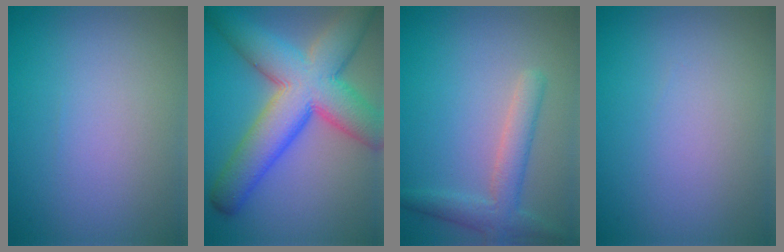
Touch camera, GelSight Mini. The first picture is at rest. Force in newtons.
{"total": 11.7, "press": 11.7, "slide": 0.5}
{"total": 3.3, "press": 3.3, "slide": 0.1}
{"total": 0.0}